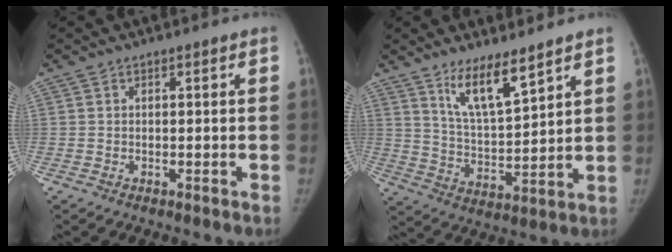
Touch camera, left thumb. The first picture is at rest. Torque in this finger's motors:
{"motor_torque": [0.22, 0.00, 1.04, -0.80, 0.22]}